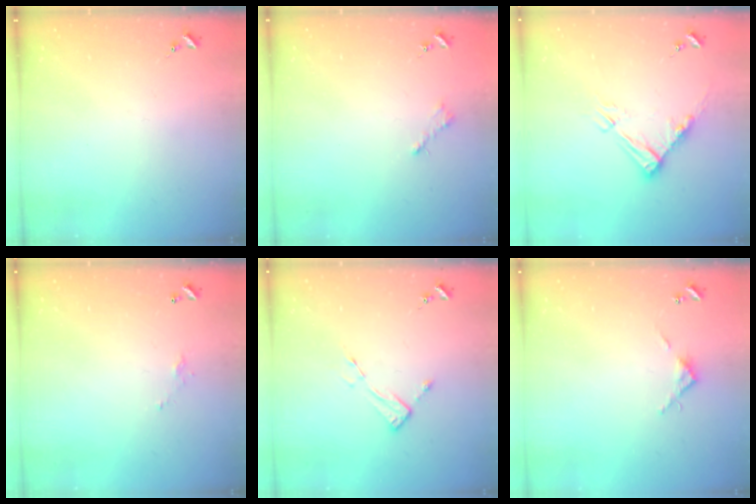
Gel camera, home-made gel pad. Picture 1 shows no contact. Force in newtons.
{"total": 2.6, "press": 2.5, "slide": 0.3}
{"total": 10.5, "press": 10.4, "slide": 1.2}
{"total": 3.7, "press": 3.7, "slide": 0.1}
{"total": 4.8, "press": 4.7, "slide": 0.3}
{"total": 3.9, "press": 3.9, "slide": 0.3}